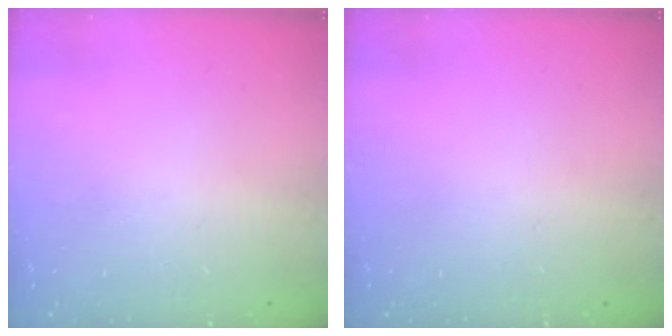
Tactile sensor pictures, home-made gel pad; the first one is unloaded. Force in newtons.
{"total": 0.0}